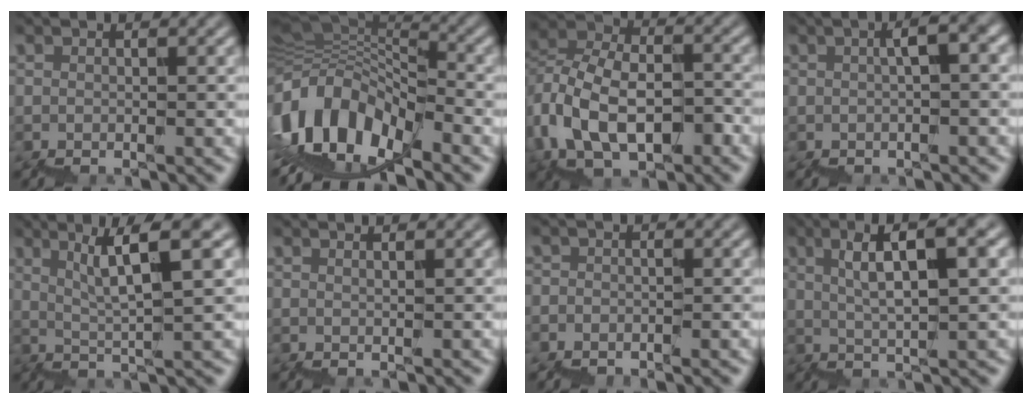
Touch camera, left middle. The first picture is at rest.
{"total": 11.5, "force": [-3.0, 7.0, 8.7], "torque": [-0.184, 0.031, -0.065]}
{"total": 8.4, "force": [-2.6, 5.5, 5.8], "torque": [-0.116, 0.012, -0.050]}
{"total": 3.1, "force": [0.3, 0.7, 3.0], "torque": [-0.036, 0.018, 0.001]}
{"total": 5.8, "force": [3.8, 0.5, 4.4], "torque": [-0.069, 0.022, 0.068]}
{"total": 1.2, "force": [0.9, 0.3, 0.8], "torque": [0.002, 0.002, 0.012]}
{"total": 0.9, "force": [-0.4, -0.1, -0.8], "torque": [-0.001, 0.006, -0.012]}
{"total": 6.5, "force": [3.6, 1.1, 5.3], "torque": [-0.069, 0.026, 0.060]}